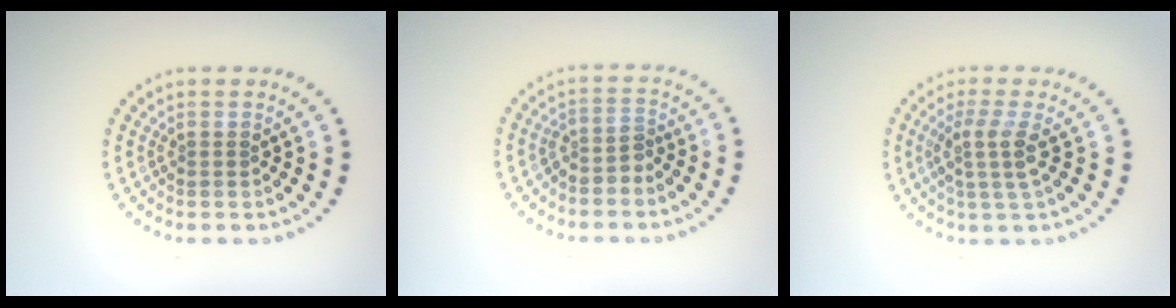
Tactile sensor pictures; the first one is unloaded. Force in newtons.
{"total": 1.8, "press": 1.4, "slide": 1.1}
{"total": 2.7, "press": 2.1, "slide": 1.6}